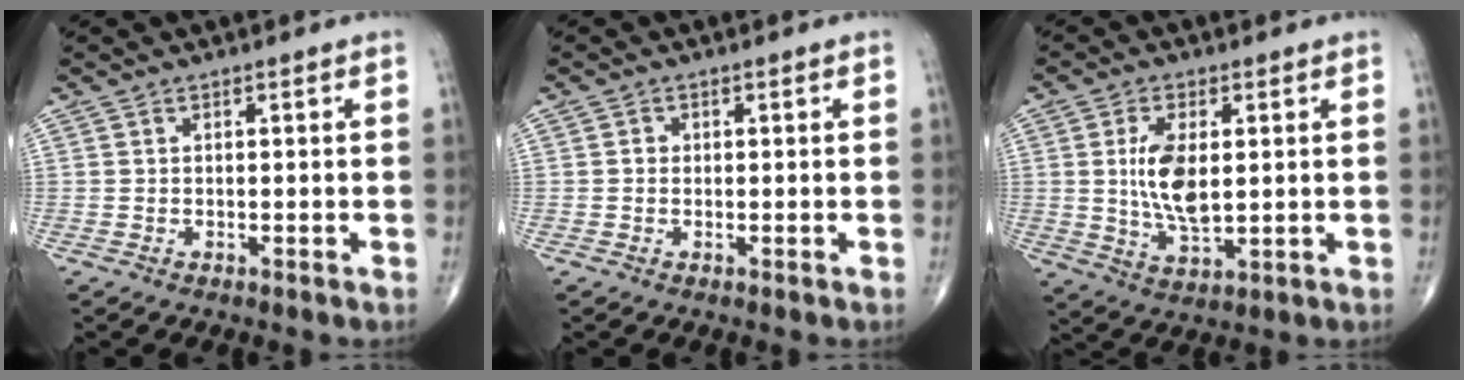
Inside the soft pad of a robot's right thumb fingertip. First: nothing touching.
{"total": 0.9, "force": [0.0, 0.9, 0.3], "torque": [-0.001, 0.002, -0.001]}
{"total": 9.5, "force": [1.1, 4.6, 8.2], "torque": [-0.154, -0.015, 0.026]}